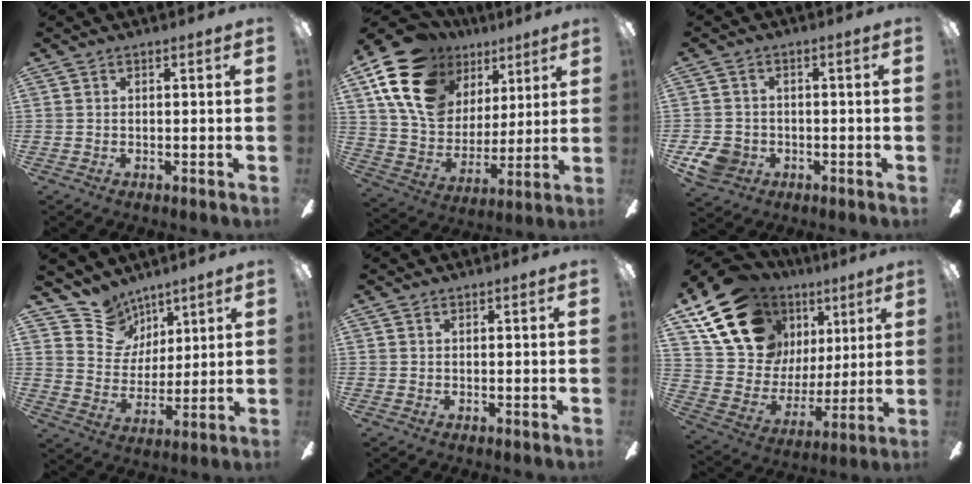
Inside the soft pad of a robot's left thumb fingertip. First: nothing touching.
{"total": 20.7, "force": [10.5, 14.6, 10.2], "torque": [-0.209, -0.037, 0.197]}
{"total": 6.2, "force": [-2.4, 5.1, 2.4], "torque": [-0.057, 0.014, -0.046]}
{"total": 10.9, "force": [7.9, 7.4, 1.0], "torque": [-0.040, -0.059, 0.155]}
{"total": 0.0}
{"total": 20.2, "force": [11.6, 14.0, 8.8], "torque": [-0.168, -0.047, 0.226]}